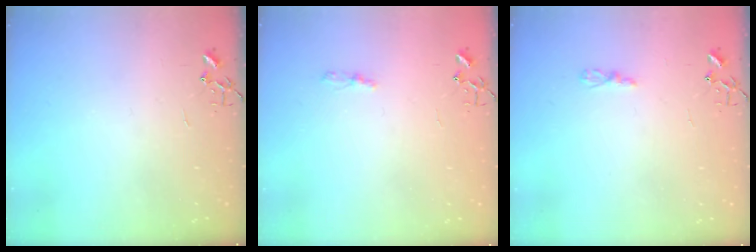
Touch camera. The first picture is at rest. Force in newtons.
{"total": 3.7, "press": 3.6, "slide": 0.5}
{"total": 2.9, "press": 2.9, "slide": 0.4}